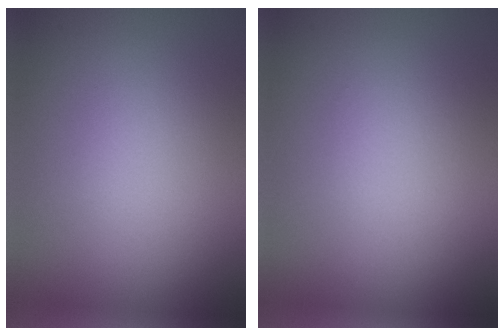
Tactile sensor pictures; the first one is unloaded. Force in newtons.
{"total": 0.0}